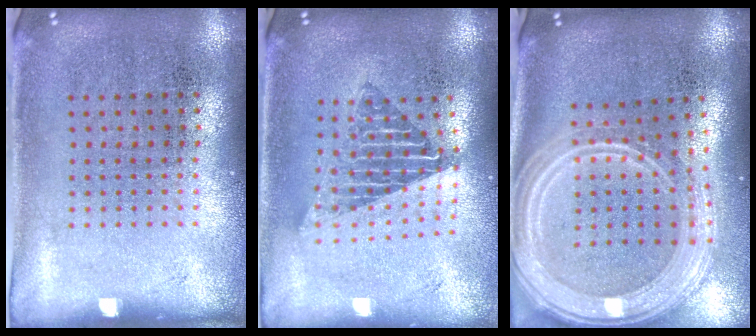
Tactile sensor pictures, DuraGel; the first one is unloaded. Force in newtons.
{"total": 1.7, "press": 1.4, "slide": 1.0}
{"total": 3.2, "press": 2.6, "slide": 1.9}